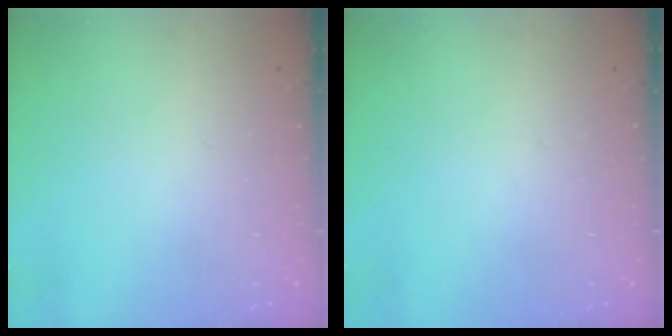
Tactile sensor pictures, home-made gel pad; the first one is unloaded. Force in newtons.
{"total": 0.0}